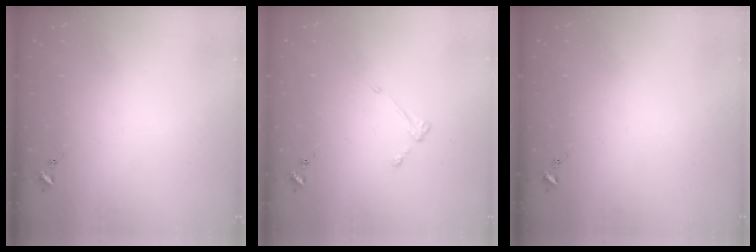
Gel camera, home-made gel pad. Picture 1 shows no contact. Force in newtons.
{"total": 3.3, "press": 3.2, "slide": 0.4}
{"total": 0.0}